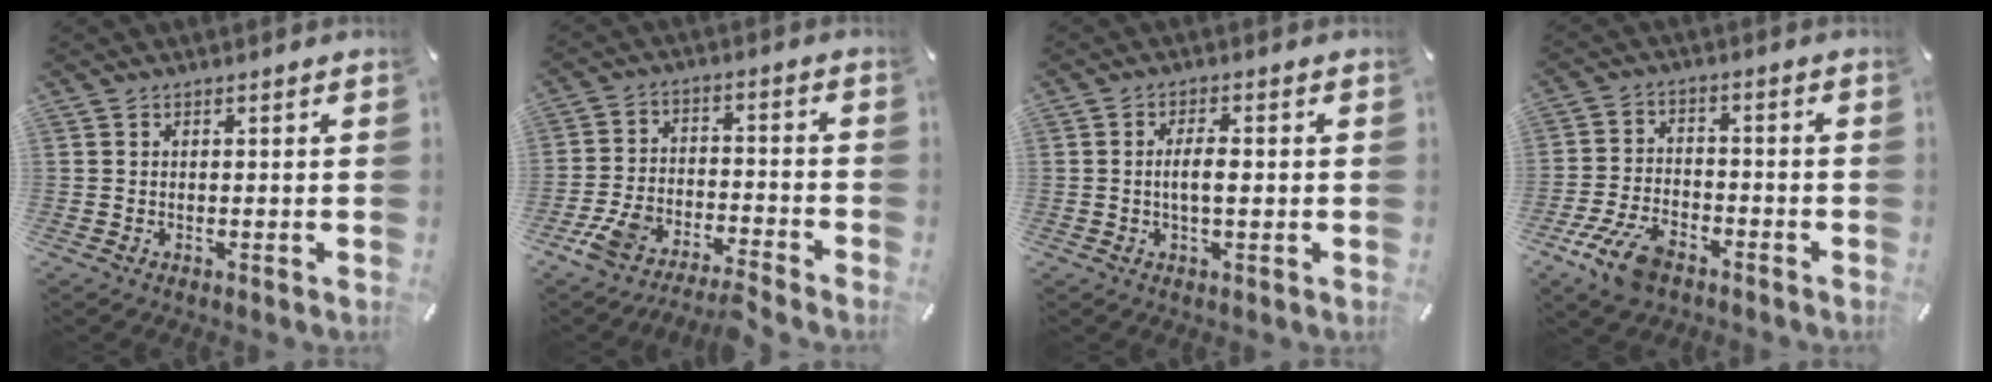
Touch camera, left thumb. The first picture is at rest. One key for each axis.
{"total": 8.8, "fx": -6.9, "fy": 3.0, "fz": 4.5, "tx": -0.094, "ty": 0.020, "tz": -0.134}
{"total": 4.9, "fx": -0.3, "fy": 1.7, "fz": 4.6, "tx": -0.075, "ty": 0.002, "tz": -0.008}
{"total": 9.9, "fx": -6.1, "fy": 5.2, "fz": 5.8, "tx": -0.125, "ty": 0.025, "tz": -0.112}